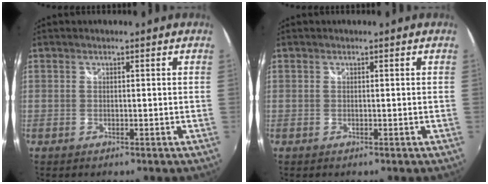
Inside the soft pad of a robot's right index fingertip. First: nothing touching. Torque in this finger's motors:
{"motor_torque": [0.00, 0.00, 0.01, 0.00]}